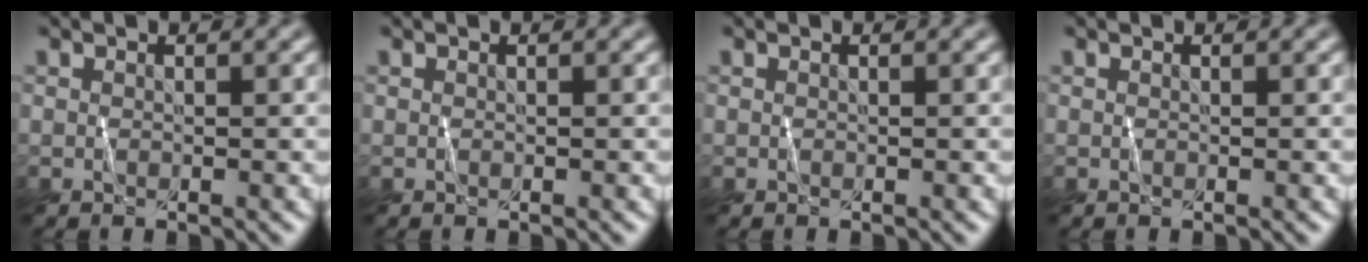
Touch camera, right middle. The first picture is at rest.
{"total": 0.0}
{"total": 0.0}
{"total": 0.0}